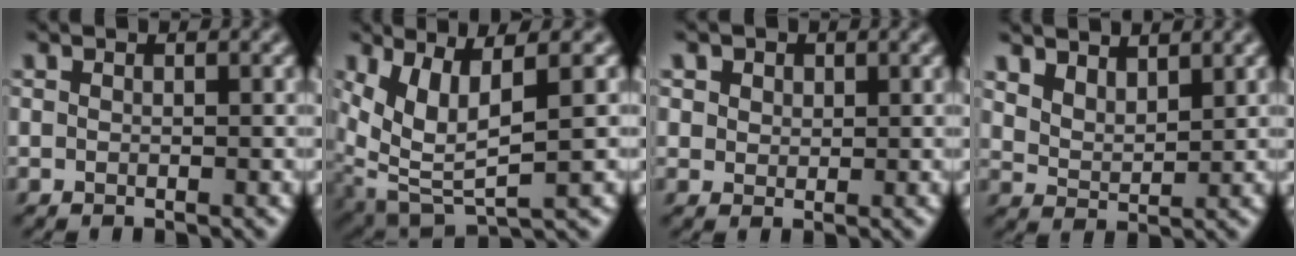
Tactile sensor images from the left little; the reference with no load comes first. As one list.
[{"total": 6.2, "force": [1.8, 1.8, 5.6], "torque": [-0.129, -0.001, 0.041]}, {"total": 3.4, "force": [1.8, 2.4, 1.5], "torque": [-0.044, 0.007, 0.025]}, {"total": 3.4, "force": [2.7, 1.4, 1.5], "torque": [-0.041, -0.002, 0.055]}]